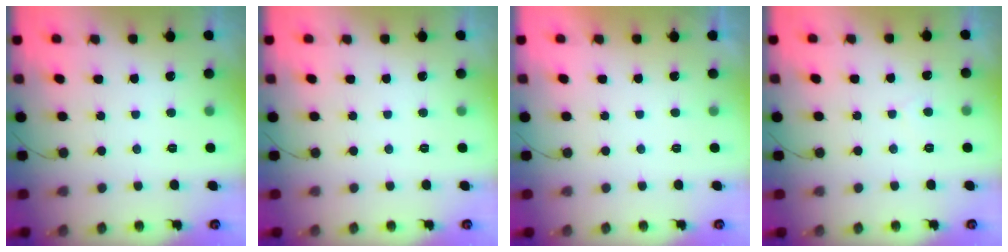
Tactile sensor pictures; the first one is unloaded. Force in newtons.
{"total": 0.0}
{"total": 2.1, "press": 2.1, "slide": 0.4}
{"total": 2.9, "press": 2.9, "slide": 0.4}